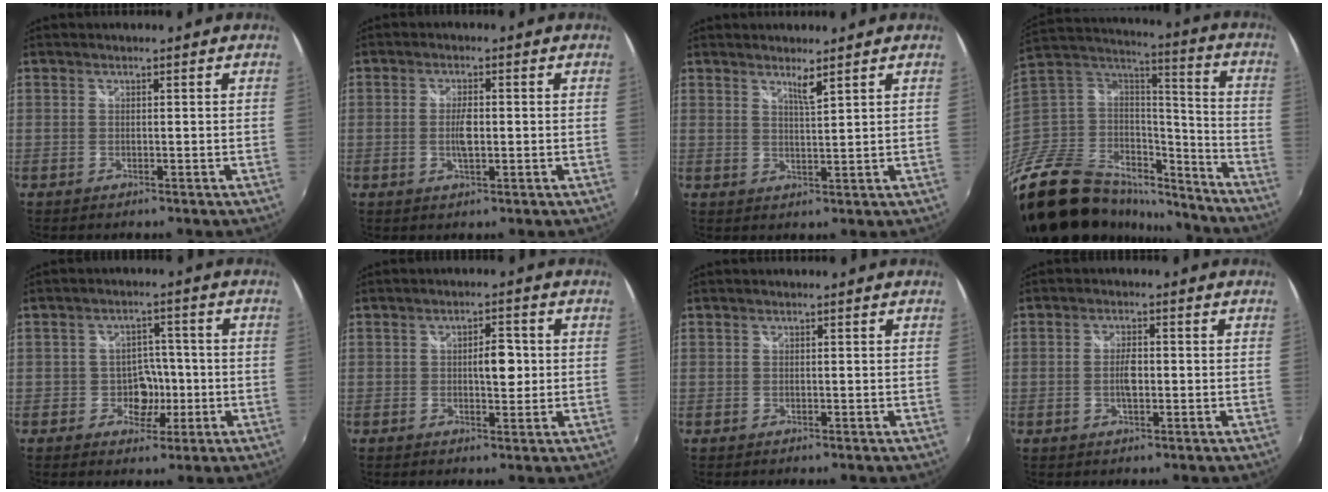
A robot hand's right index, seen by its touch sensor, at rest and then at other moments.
{"total": 3.4, "force": [-0.2, 1.2, 3.1], "torque": [-0.058, 0.002, -0.002]}
{"total": 2.6, "force": [2.0, -0.5, 1.6], "torque": [-0.030, -0.005, 0.031]}
{"total": 30.6, "force": [-21.2, 16.0, 15.2], "torque": [-0.317, 0.031, -0.328]}
{"total": 4.9, "force": [-1.4, 4.2, 2.1], "torque": [-0.038, 0.012, -0.013]}
{"total": 4.1, "force": [0.3, 1.9, 3.6], "torque": [-0.053, 0.008, 0.007]}
{"total": 0.0}
{"total": 3.1, "force": [-0.3, 1.3, 2.8], "torque": [-0.051, 0.004, -0.005]}